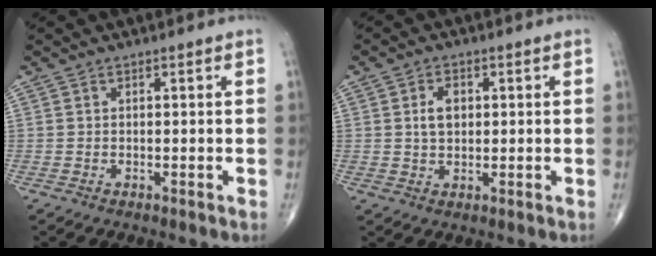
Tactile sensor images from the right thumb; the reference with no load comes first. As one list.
[{"total": 4.1, "force": [0.8, 2.8, 2.9], "torque": [-0.043, 0.001, 0.015]}]